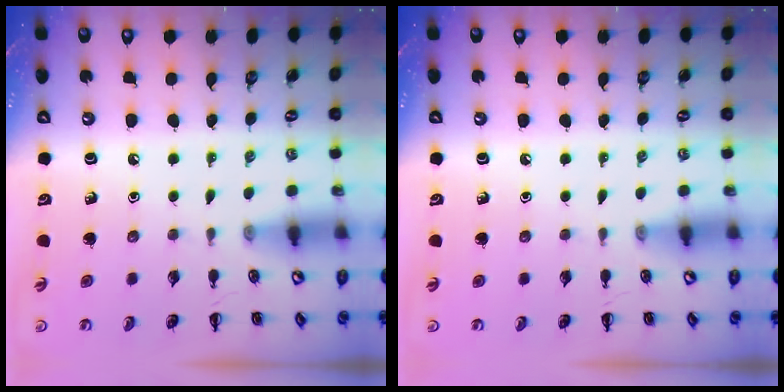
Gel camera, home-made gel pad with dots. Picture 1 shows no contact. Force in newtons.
{"total": 0.0}